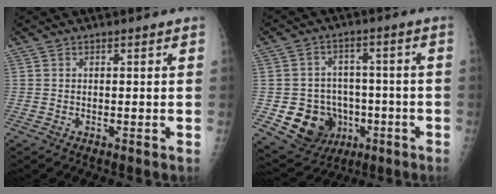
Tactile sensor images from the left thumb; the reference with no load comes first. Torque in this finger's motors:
{"motor_torque": [-0.11, 0.12, 0.01, -0.01, 0.05]}